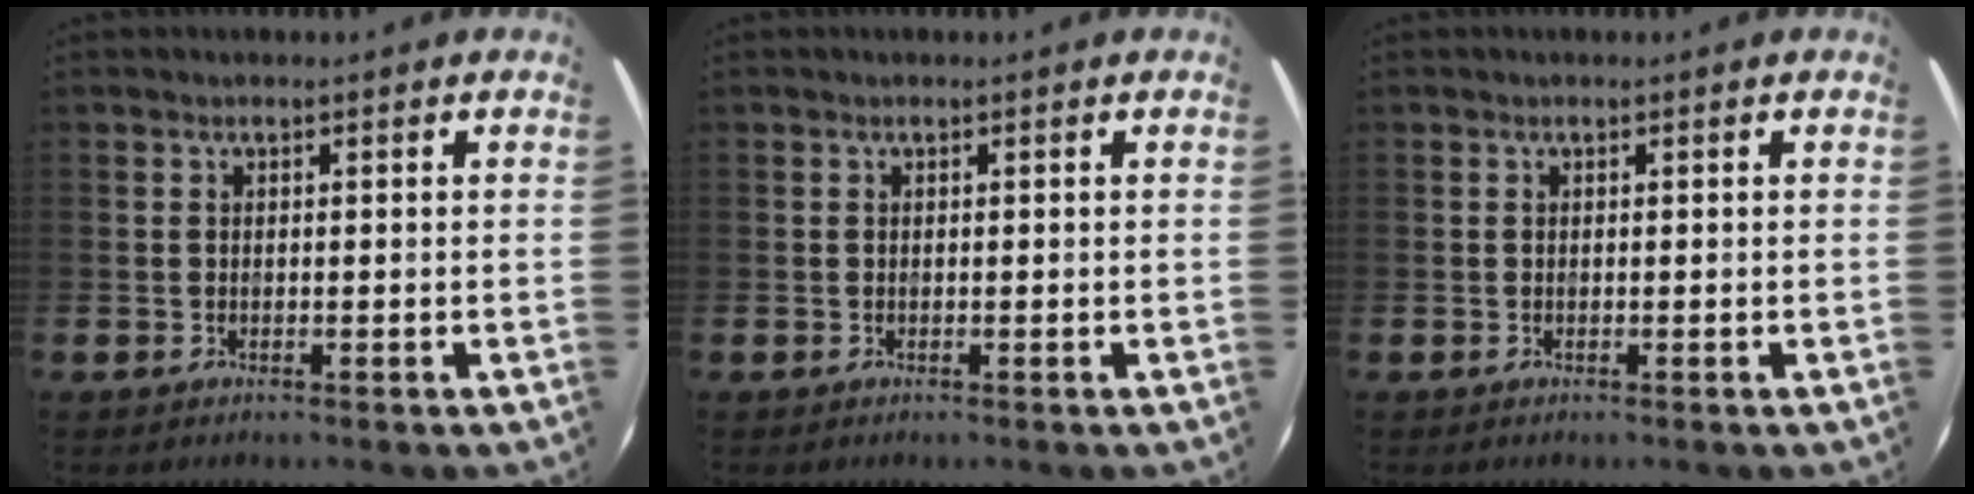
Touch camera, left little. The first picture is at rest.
{"total": 0.0}
{"total": 0.0}